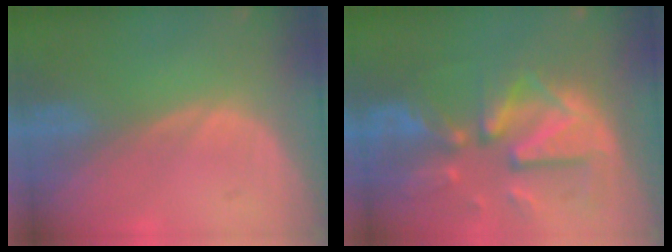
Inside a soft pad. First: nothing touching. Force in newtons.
{"total": 12.3, "press": 10.6, "slide": 6.1}